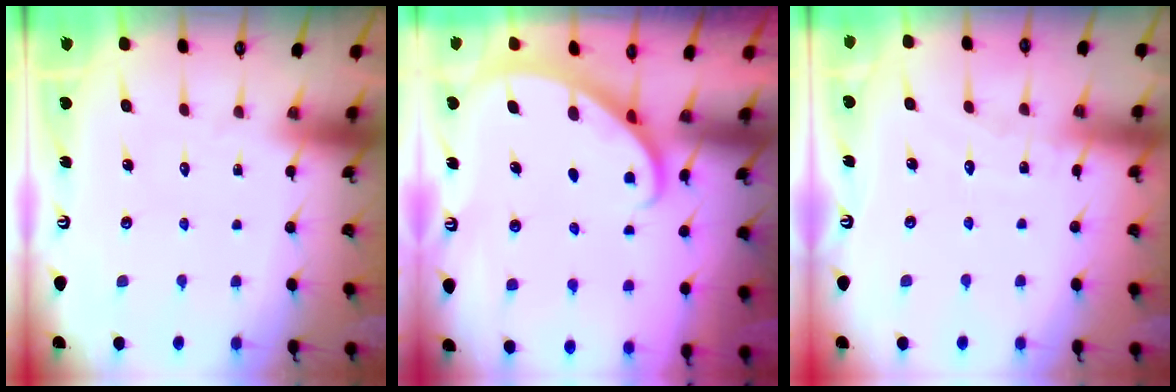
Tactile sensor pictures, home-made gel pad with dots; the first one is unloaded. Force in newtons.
{"total": 2.1, "press": 2.1, "slide": 0.2}
{"total": 4.5, "press": 4.5, "slide": 0.3}